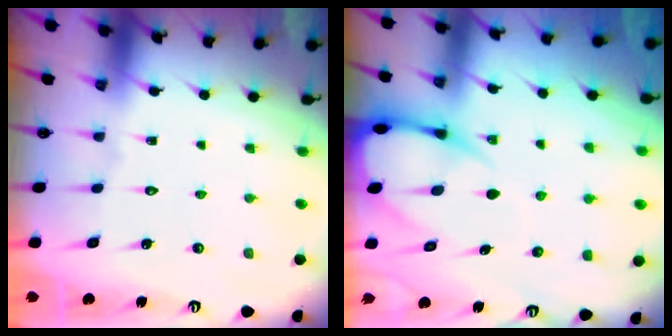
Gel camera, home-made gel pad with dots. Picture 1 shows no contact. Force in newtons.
{"total": 8.2, "press": 8.2, "slide": 0.9}